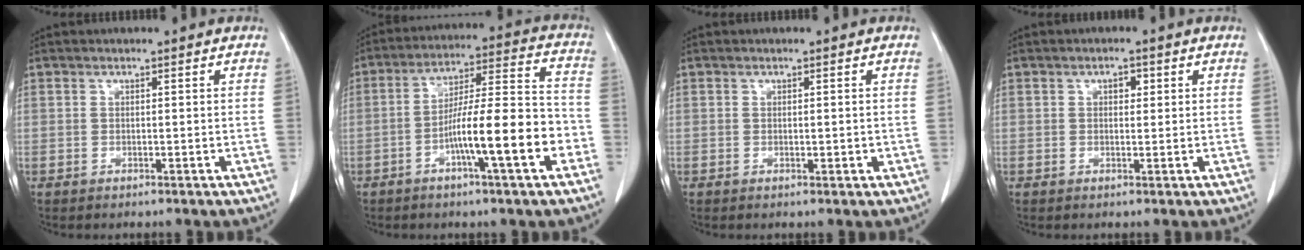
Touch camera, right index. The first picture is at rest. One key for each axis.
{"total": 13.7, "fx": -5.0, "fy": 1.0, "fz": 12.8, "tx": -0.208, "ty": 0.015, "tz": -0.080}
{"total": 1.0, "fx": 0.0, "fy": 0.4, "fz": 1.0, "tx": -0.010, "ty": 0.000, "tz": 0.002}
{"total": 1.7, "fx": 0.6, "fy": 1.0, "fz": 1.2, "tx": -0.017, "ty": 0.003, "tz": 0.008}